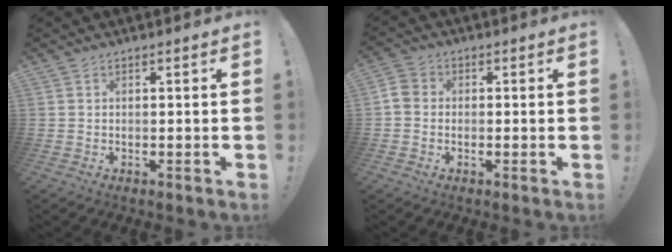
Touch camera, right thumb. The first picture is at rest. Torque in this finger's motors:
{"motor_torque": [-0.15, 0.19, -0.05, 0.09, 0.02]}